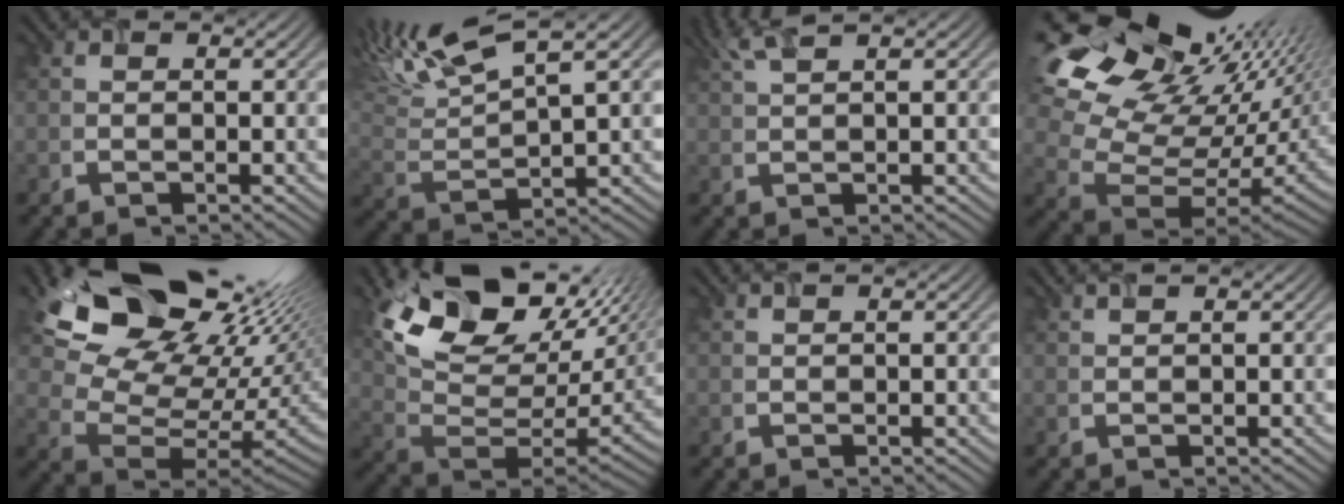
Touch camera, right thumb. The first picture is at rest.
{"total": 13.3, "force": [8.5, 3.5, 9.7], "torque": [-0.217, 0.030, 0.153]}
{"total": 4.0, "force": [2.4, 0.7, 3.2], "torque": [-0.064, 0.019, 0.050]}
{"total": 18.4, "force": [11.2, 9.1, 11.3], "torque": [-0.228, 0.029, 0.206]}
{"total": 18.6, "force": [11.5, 10.3, 10.4], "torque": [-0.196, 0.008, 0.205]}
{"total": 17.4, "force": [9.5, 9.1, 11.4], "torque": [-0.233, 0.012, 0.179]}
{"total": 0.9, "force": [0.7, 0.0, 0.4], "torque": [-0.014, 0.002, 0.008]}
{"total": 1.5, "force": [1.2, 0.2, 0.9], "torque": [-0.018, 0.004, 0.017]}